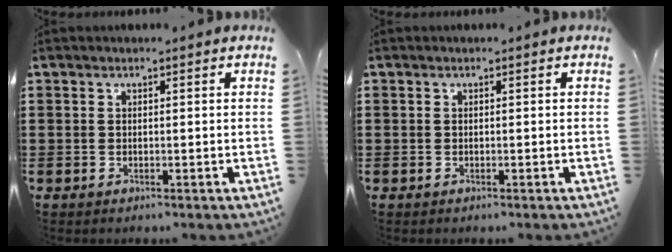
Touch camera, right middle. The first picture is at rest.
{"total": 0.0}